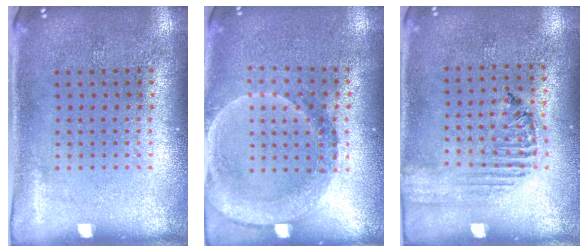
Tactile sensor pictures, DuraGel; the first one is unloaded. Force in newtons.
{"total": 1.6, "press": 1.5, "slide": 0.6}
{"total": 1.6, "press": 1.6, "slide": 0.3}